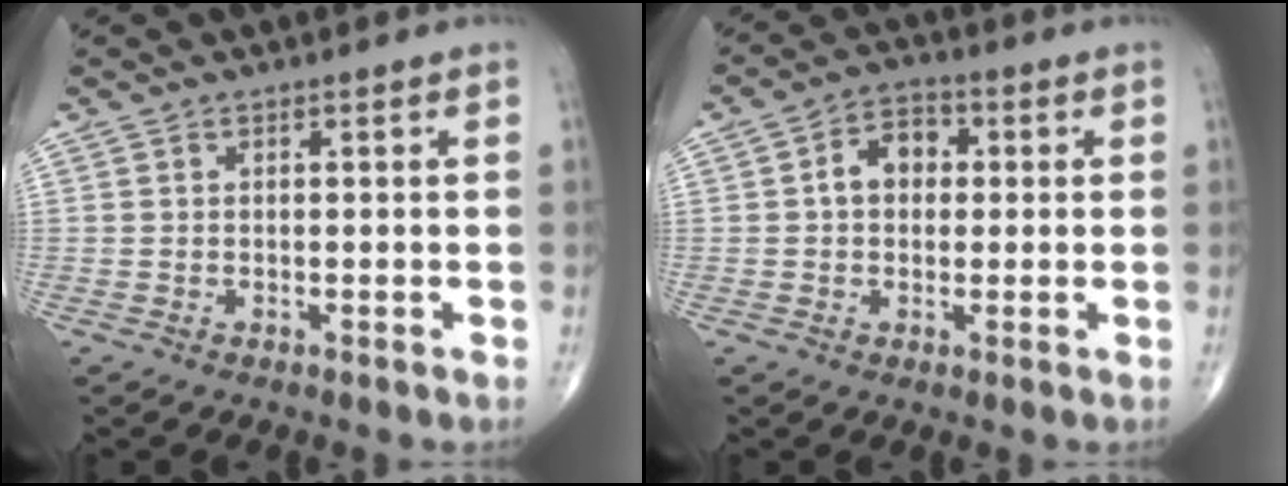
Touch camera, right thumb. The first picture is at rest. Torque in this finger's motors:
{"motor_torque": [-0.31, 0.86, 0.51, 0.15, 0.03]}